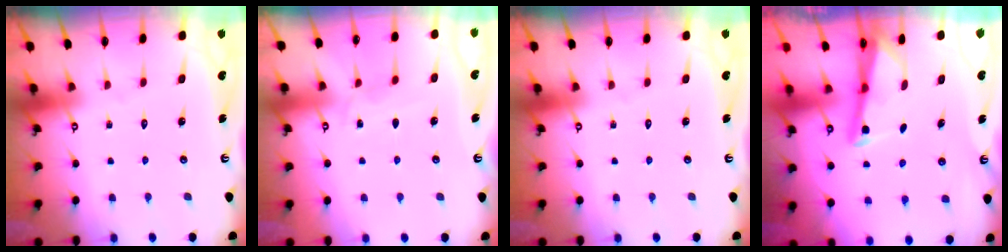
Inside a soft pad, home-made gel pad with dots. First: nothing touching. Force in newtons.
{"total": 4.6, "press": 4.6, "slide": 0.5}
{"total": 0.0}
{"total": 2.8, "press": 2.8, "slide": 0.2}